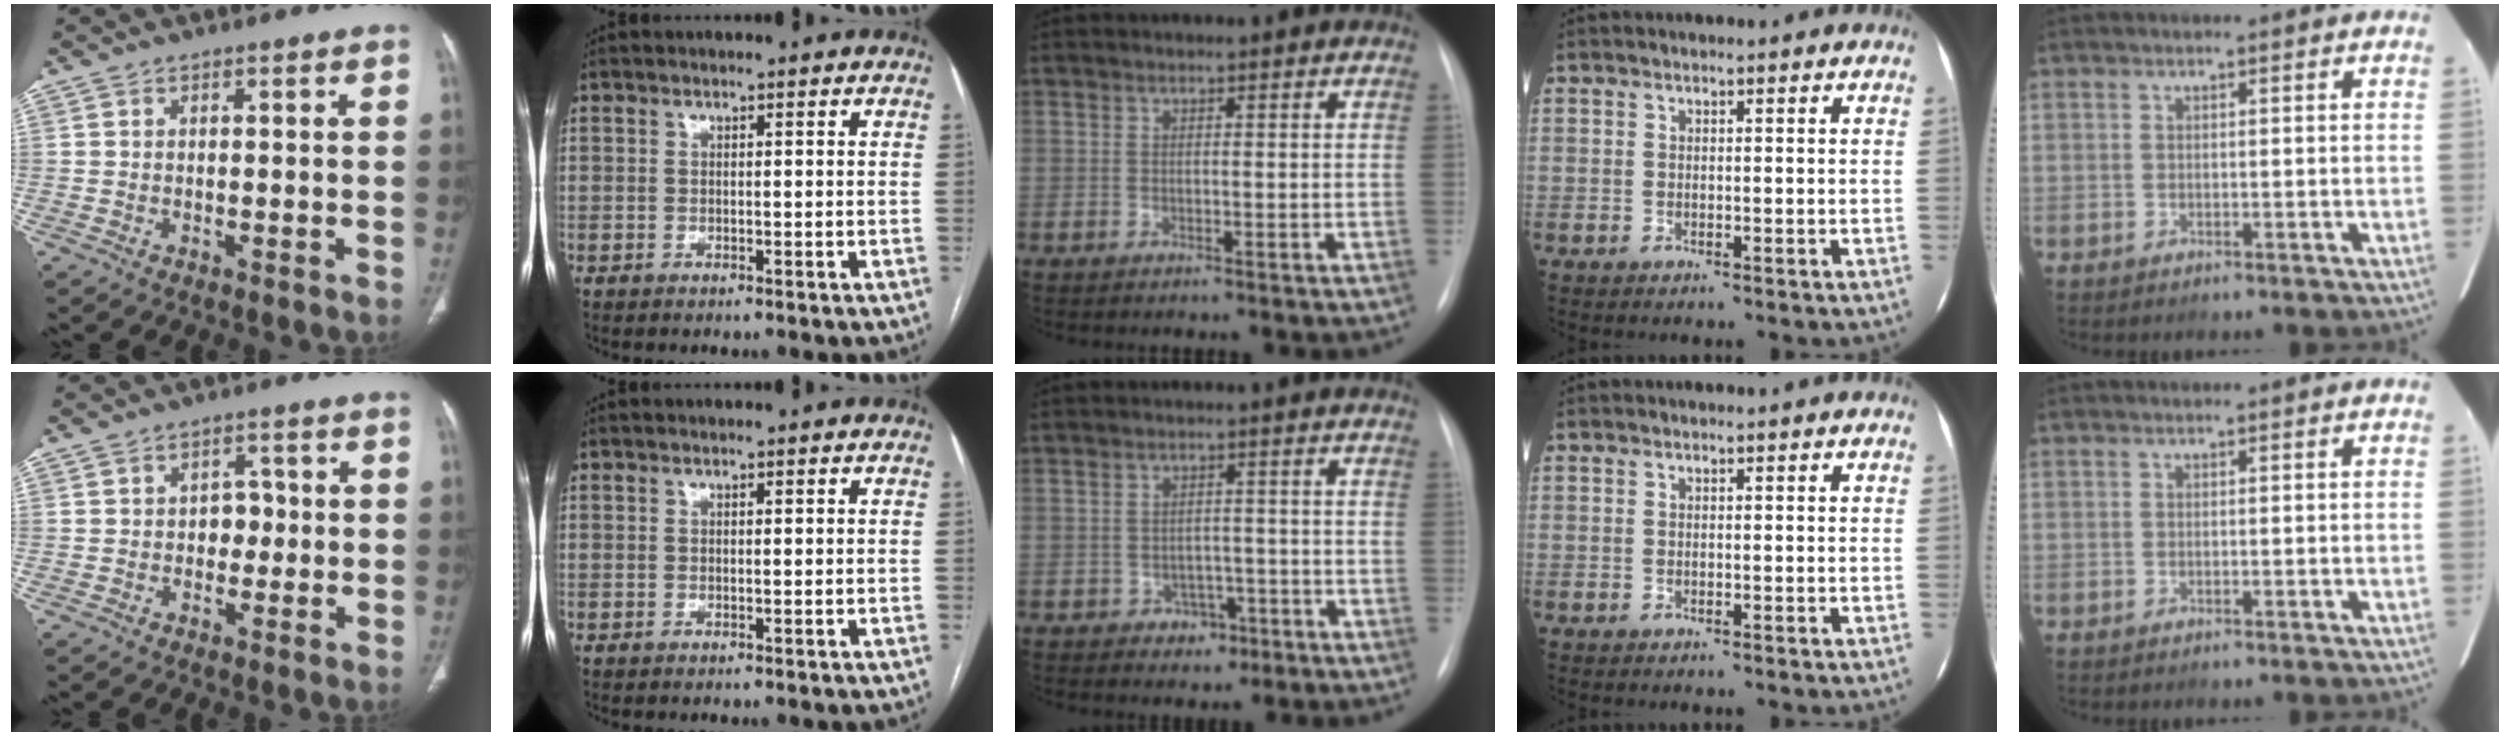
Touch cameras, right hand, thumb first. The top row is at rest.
{"thumb": {"total": 3.5, "force": [-0.2, 2.8, 2.2], "torque": [-0.007, 0.009, -0.008]}, "middle": {"total": 3.5, "force": [-1.9, 2.7, 1.1], "torque": [-0.007, 0.013, -0.021]}}